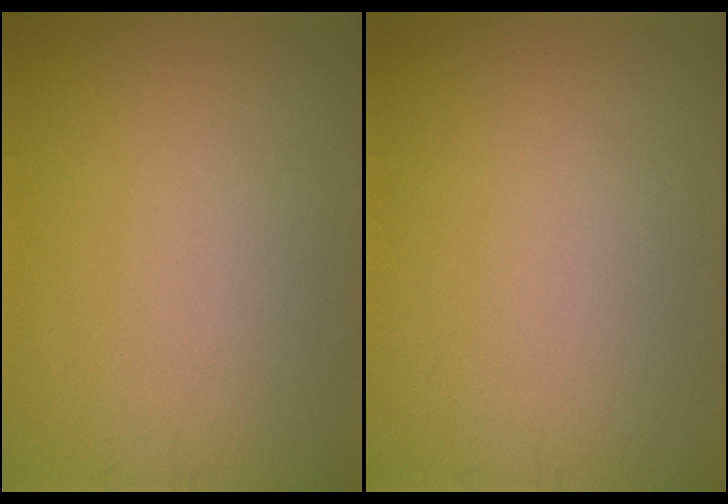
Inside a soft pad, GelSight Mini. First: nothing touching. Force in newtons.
{"total": 0.0}